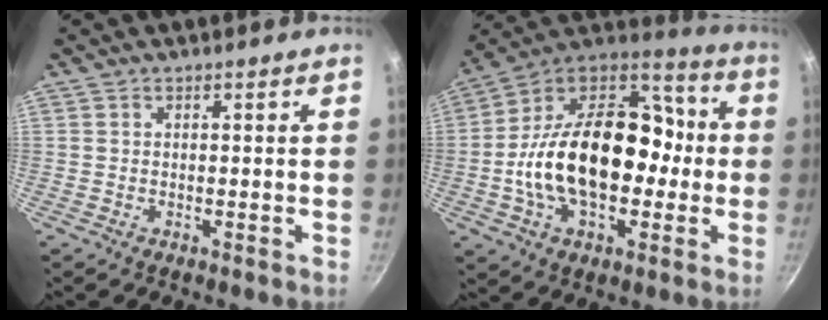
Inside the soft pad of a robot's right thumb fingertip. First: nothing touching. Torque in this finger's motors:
{"motor_torque": [2.39, 2.62, 2.59, -0.17, 0.23]}